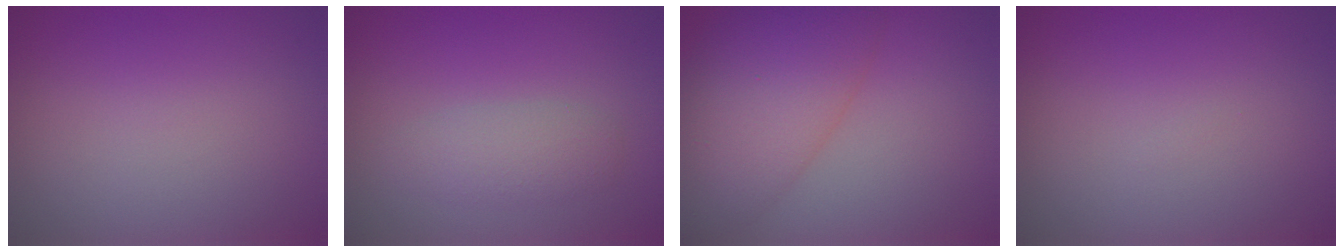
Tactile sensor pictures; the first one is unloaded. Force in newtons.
{"total": 2.3, "press": 2.3, "slide": 0.1}
{"total": 8.2, "press": 8.2, "slide": 0.3}
{"total": 0.0}